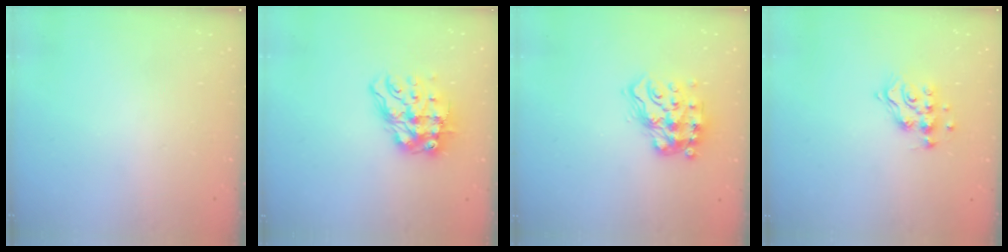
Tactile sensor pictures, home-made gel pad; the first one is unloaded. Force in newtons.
{"total": 11.9, "press": 11.8, "slide": 1.4}
{"total": 14.5, "press": 14.3, "slide": 1.9}
{"total": 10.6, "press": 10.6, "slide": 0.4}